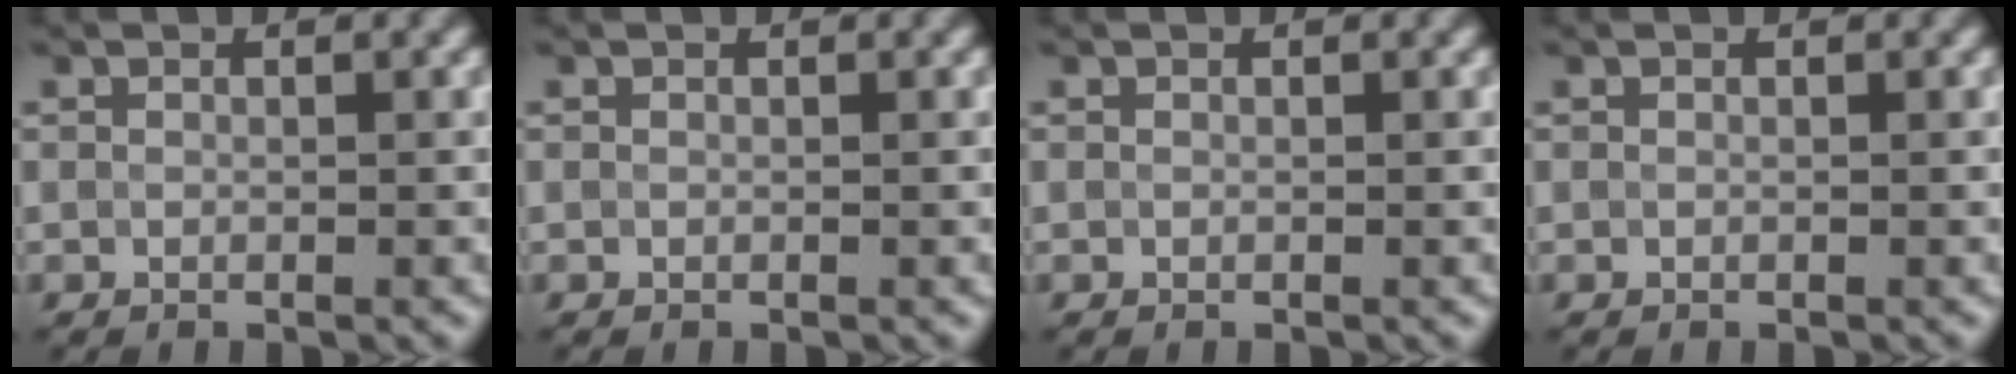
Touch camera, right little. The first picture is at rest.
{"total": 0.0}
{"total": 0.0}
{"total": 0.0}